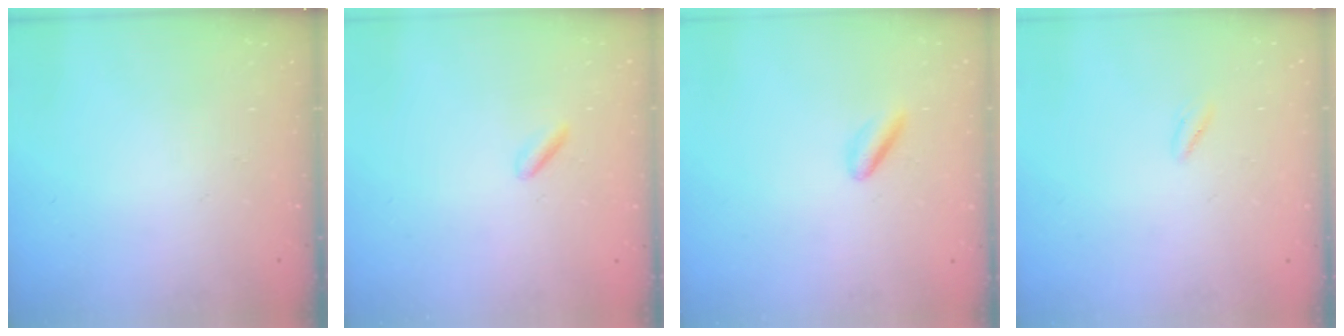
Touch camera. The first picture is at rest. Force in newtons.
{"total": 0.9, "press": 0.6, "slide": 0.6}
{"total": 3.0, "press": 2.9, "slide": 0.6}
{"total": 1.1, "press": 0.8, "slide": 0.6}